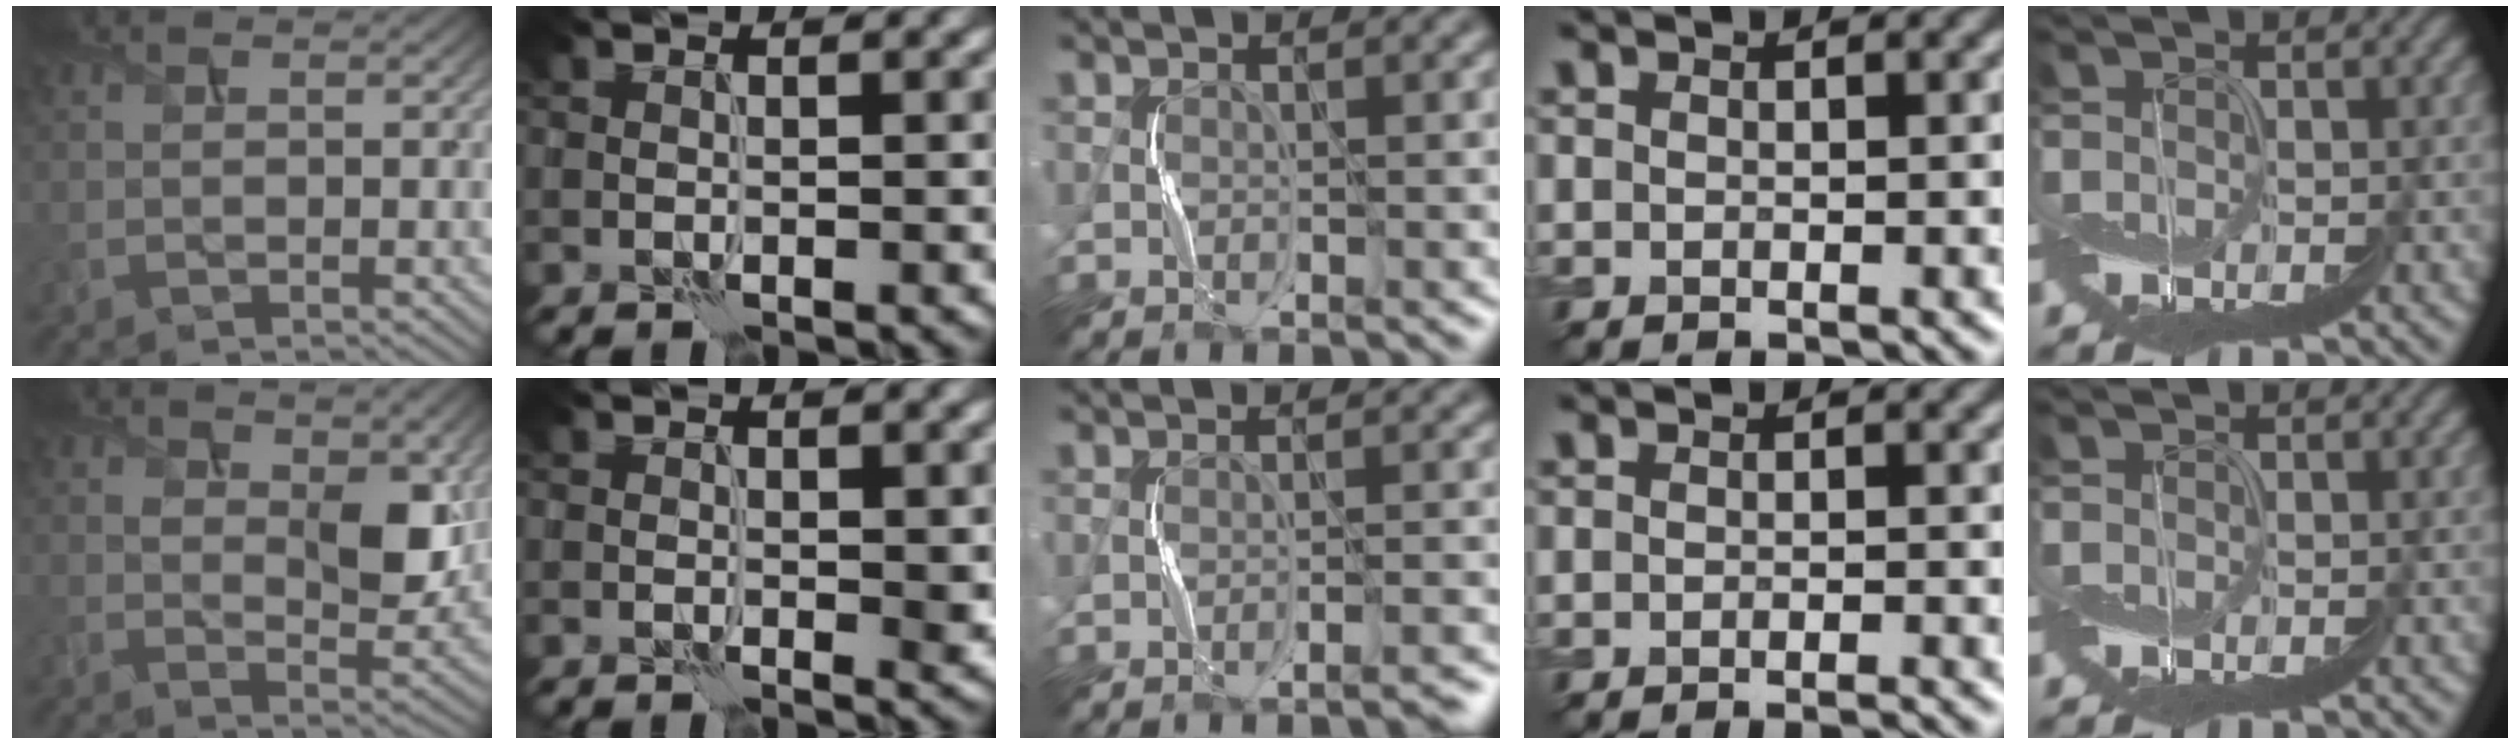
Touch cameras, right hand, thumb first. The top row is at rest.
{"thumb": {"total": 7.0, "force": [2.3, 4.0, 5.2], "torque": [-0.093, -0.016, 0.043]}, "index": {"total": 1.1, "force": [0.1, 0.7, 0.9], "torque": [-0.007, -0.002, 0.002]}, "middle": {"total": 1.2, "force": [-1.1, -0.1, 0.6], "torque": [-0.009, 0.010, -0.017]}, "ring": {"total": 1.6, "force": [-1.2, 0.3, 1.0], "torque": [-0.006, -0.001, -0.021]}}